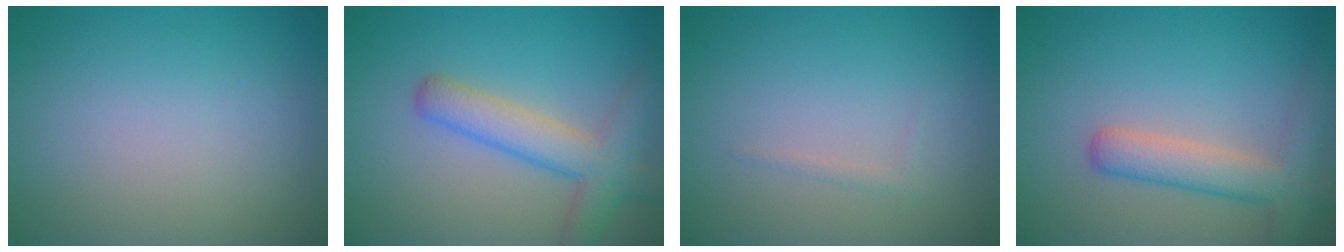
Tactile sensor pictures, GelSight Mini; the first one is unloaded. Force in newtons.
{"total": 4.8, "press": 4.8, "slide": 0.4}
{"total": 0.6, "press": 0.6, "slide": 0.1}
{"total": 4.2, "press": 4.2, "slide": 0.2}